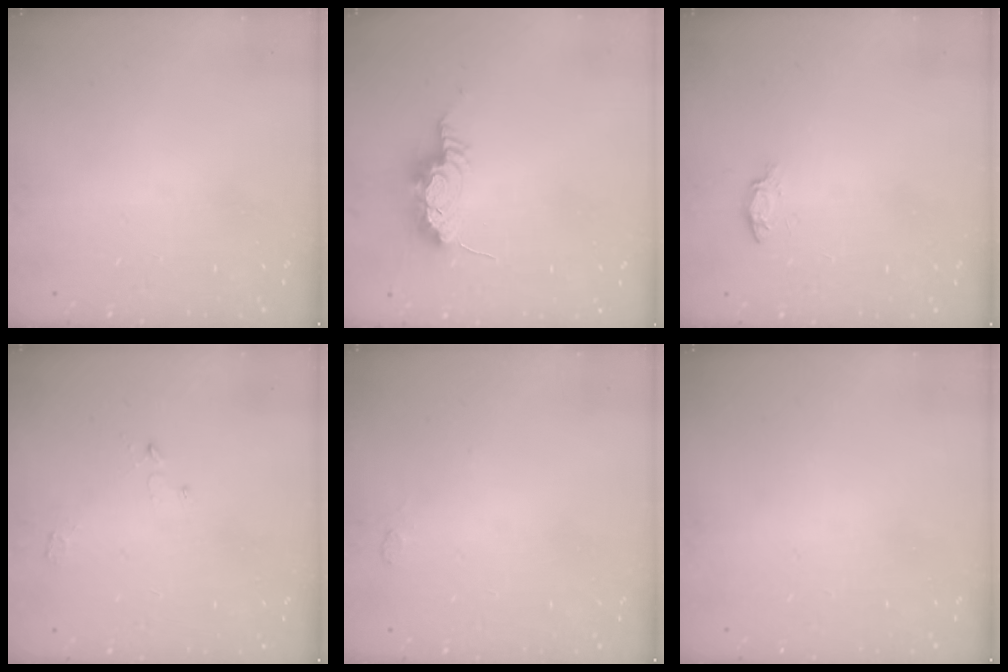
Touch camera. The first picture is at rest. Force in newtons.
{"total": 15.5, "press": 10.9, "slide": 11.0}
{"total": 3.9, "press": 3.9, "slide": 0.5}
{"total": 3.1, "press": 3.1, "slide": 0.3}
{"total": 3.9, "press": 3.2, "slide": 2.2}
{"total": 0.0}